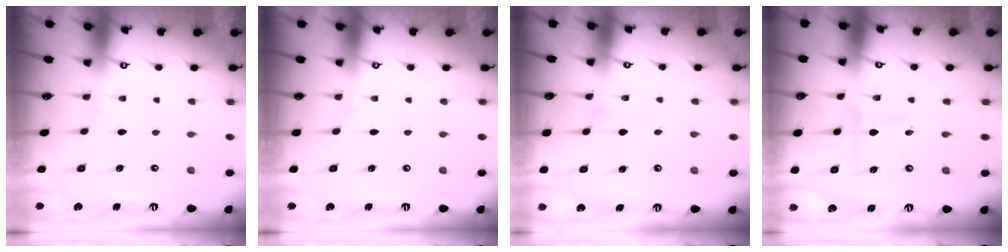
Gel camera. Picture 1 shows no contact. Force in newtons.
{"total": 0.0}
{"total": 4.3, "press": 4.1, "slide": 1.1}
{"total": 3.7, "press": 3.7, "slide": 0.2}